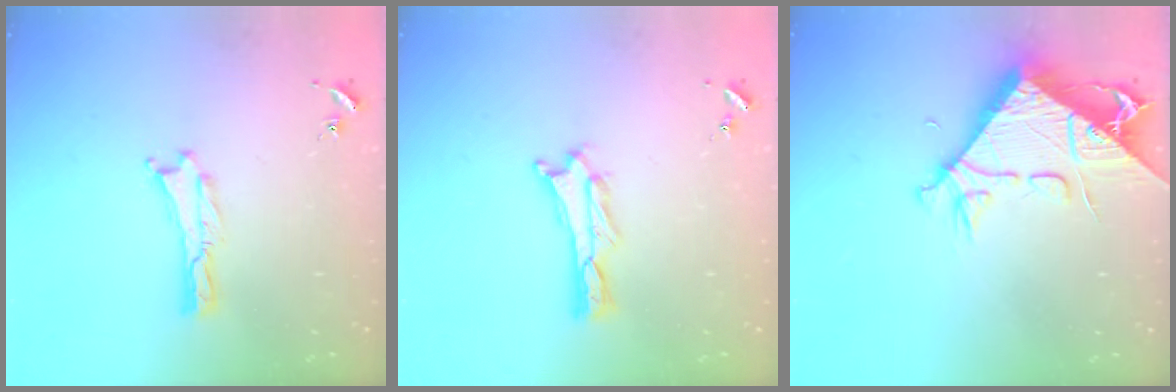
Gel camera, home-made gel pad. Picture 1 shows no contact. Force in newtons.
{"total": 0.9, "press": 0.9, "slide": 0.2}
{"total": 9.7, "press": 9.7, "slide": 1.3}